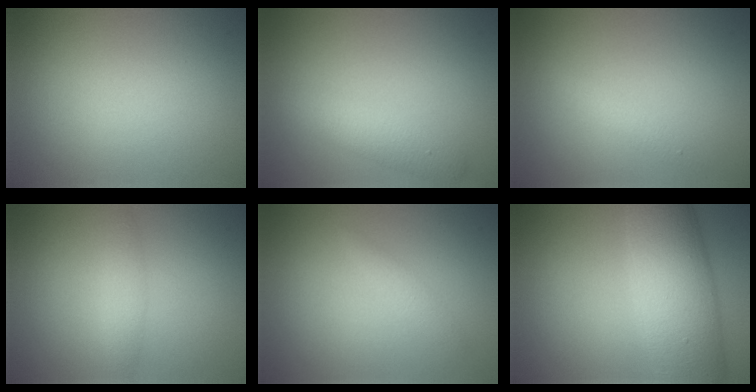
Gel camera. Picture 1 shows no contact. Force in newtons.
{"total": 2.8, "press": 2.8, "slide": 0.1}
{"total": 1.1, "press": 1.1, "slide": 0.1}
{"total": 1.5, "press": 1.5, "slide": 0.0}
{"total": 0.9, "press": 0.9, "slide": 0.0}
{"total": 8.9, "press": 8.9, "slide": 0.3}